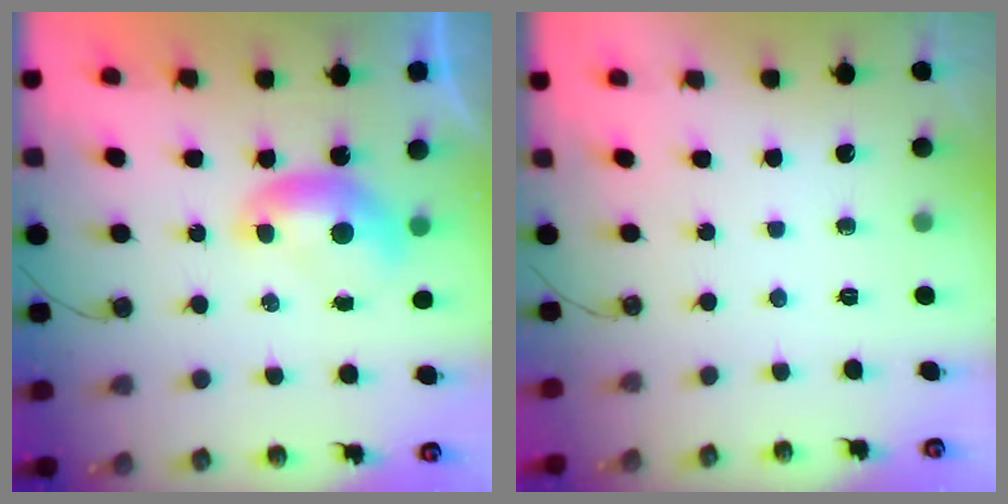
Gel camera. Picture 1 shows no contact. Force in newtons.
{"total": 0.0}